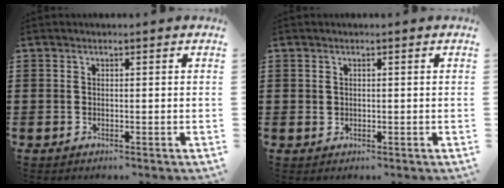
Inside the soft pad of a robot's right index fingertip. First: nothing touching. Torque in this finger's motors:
{"motor_torque": [-0.28, 0.31, 0.00, 0.01]}